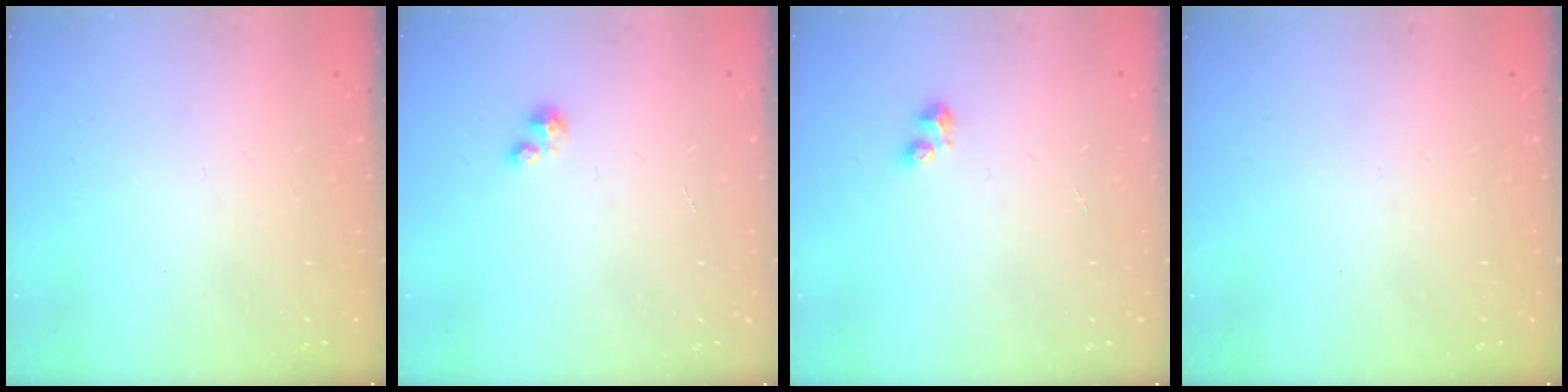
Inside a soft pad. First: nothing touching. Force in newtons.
{"total": 0.9, "press": 0.9, "slide": 0.3}
{"total": 2.9, "press": 2.8, "slide": 0.6}
{"total": 0.0}